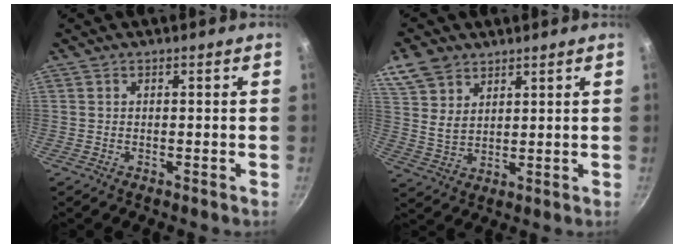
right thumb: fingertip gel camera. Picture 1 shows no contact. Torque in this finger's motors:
{"motor_torque": [-0.67, 0.93, 0.10, -0.35, 0.13]}